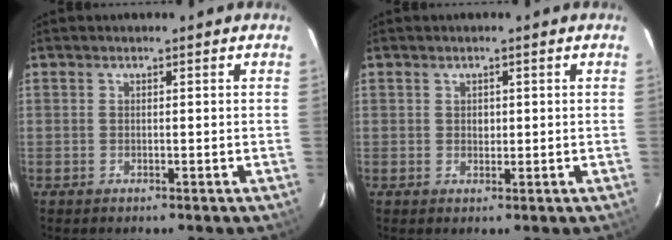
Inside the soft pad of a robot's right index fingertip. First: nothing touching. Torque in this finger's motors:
{"motor_torque": [0.06, 0.03, 0.13, 0.01]}